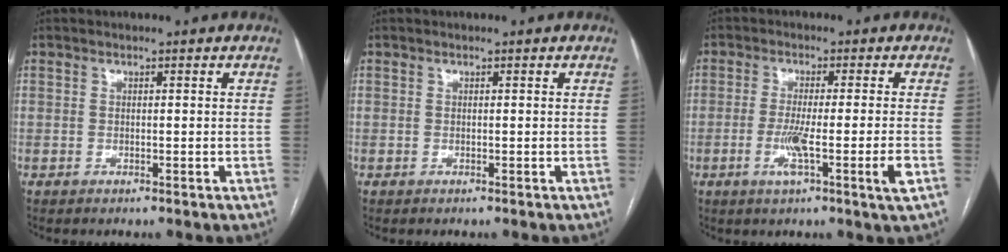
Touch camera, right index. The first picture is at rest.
{"total": 0.0}
{"total": 7.6, "force": [-2.4, -0.8, 7.1], "torque": [-0.128, -0.018, -0.044]}